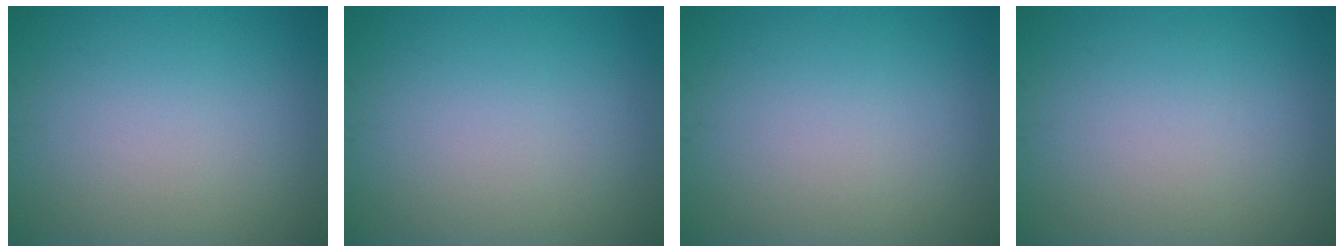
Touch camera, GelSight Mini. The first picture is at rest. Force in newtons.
{"total": 0.0}
{"total": 0.0}
{"total": 0.0}